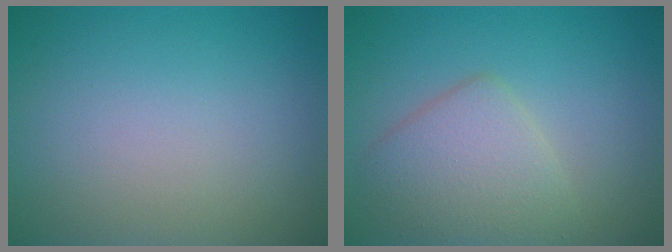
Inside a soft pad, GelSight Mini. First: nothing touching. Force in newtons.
{"total": 4.2, "press": 4.2, "slide": 0.1}